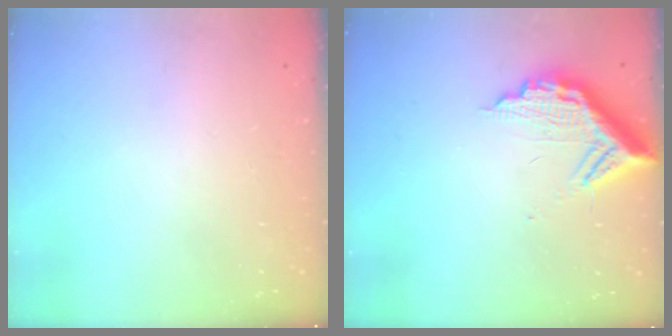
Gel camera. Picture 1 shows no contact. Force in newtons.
{"total": 11.4, "press": 11.3, "slide": 1.1}